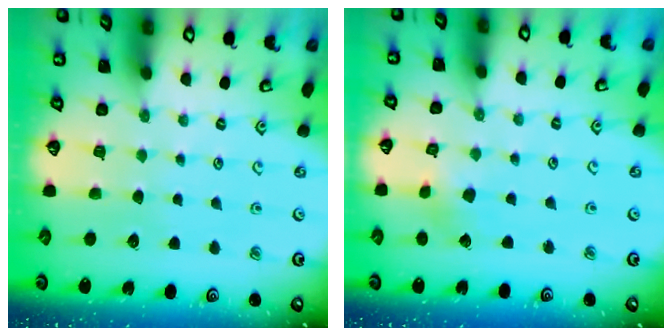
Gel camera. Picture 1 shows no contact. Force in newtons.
{"total": 2.7, "press": 2.7, "slide": 0.3}